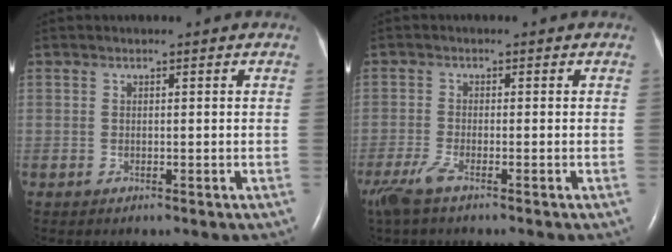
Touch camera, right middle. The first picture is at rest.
{"total": 4.3, "force": [-3.1, 0.3, 2.9], "torque": [-0.067, -0.013, -0.063]}